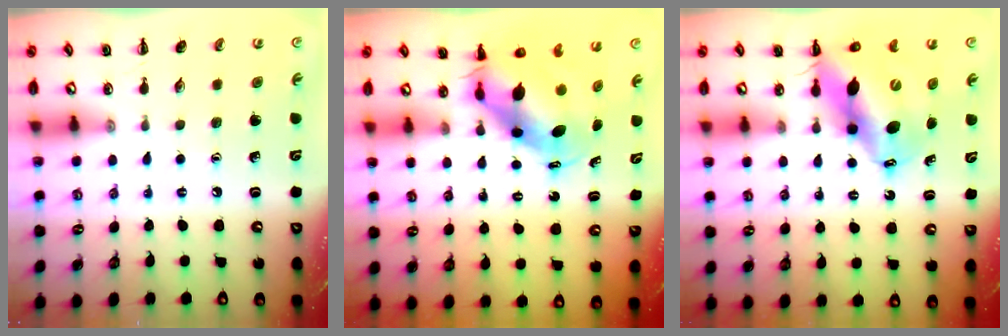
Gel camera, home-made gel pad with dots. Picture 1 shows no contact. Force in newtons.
{"total": 6.9, "press": 6.6, "slide": 1.9}
{"total": 14.7, "press": 14.2, "slide": 3.9}